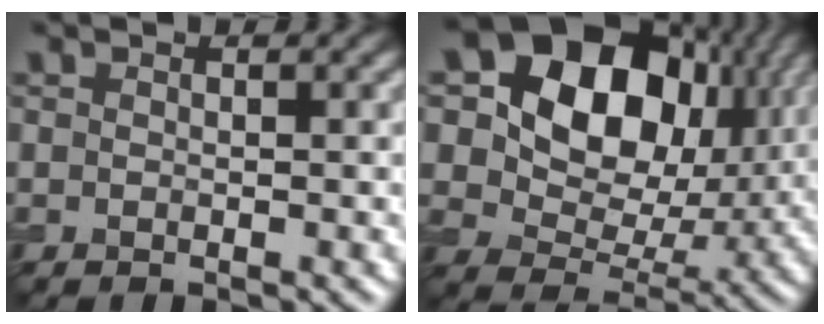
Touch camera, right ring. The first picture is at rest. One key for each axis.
{"total": 16.4, "fx": 6.0, "fy": 11.6, "fz": 10.0, "tx": -0.164, "ty": 0.039, "tz": 0.104}